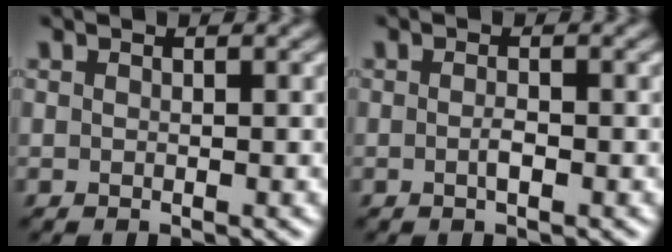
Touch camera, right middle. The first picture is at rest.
{"total": 1.0, "force": [-0.4, 0.2, 0.8], "torque": [-0.017, 0.001, -0.008]}